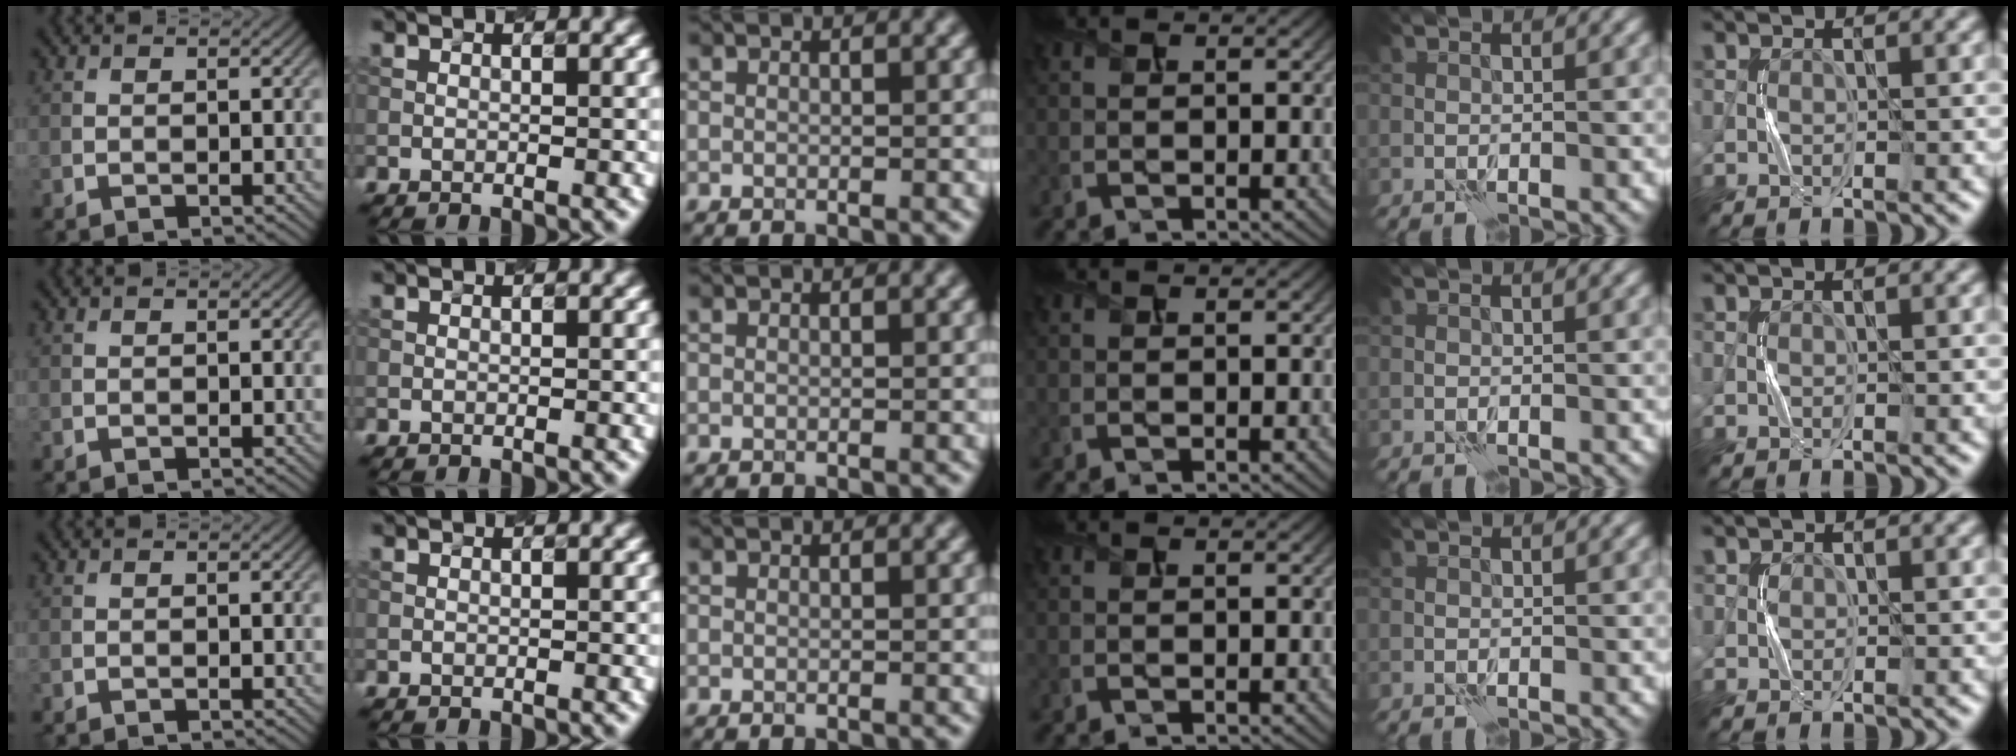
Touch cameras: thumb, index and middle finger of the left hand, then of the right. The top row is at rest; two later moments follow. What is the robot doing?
{"motion": "press", "object": "button"}